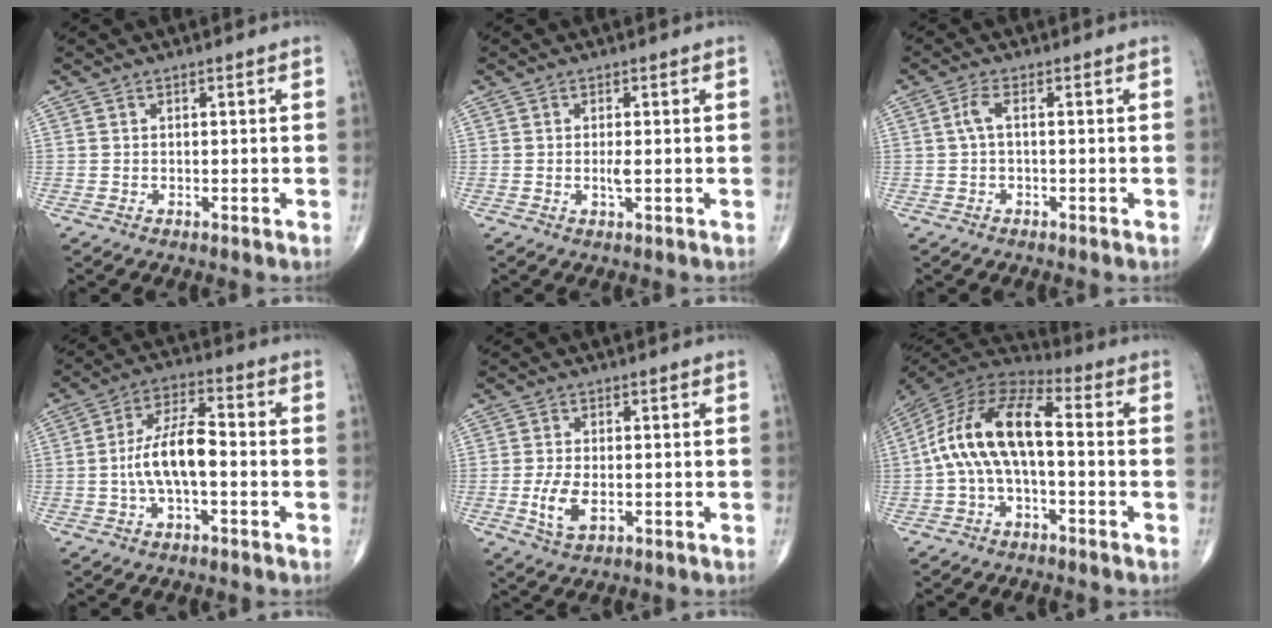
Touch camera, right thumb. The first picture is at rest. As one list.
[{"total": 1.6, "force": [-0.1, 0.3, 1.5], "torque": [-0.029, -0.003, -0.002]}, {"total": 2.3, "force": [0.0, 0.6, 2.2], "torque": [-0.053, 0.010, -0.003]}, {"total": 10.2, "force": [-1.5, 4.1, 9.2], "torque": [-0.180, 0.035, -0.033]}, {"total": 5.4, "force": [-1.1, 2.6, 4.6], "torque": [-0.097, -0.006, -0.018]}, {"total": 14.8, "force": [-0.8, 6.7, 13.2], "torque": [-0.257, 0.047, -0.027]}]